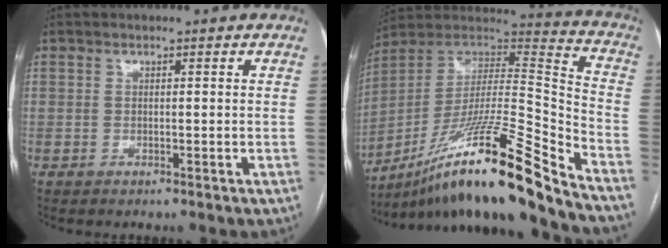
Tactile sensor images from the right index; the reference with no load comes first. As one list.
[{"total": 23.5, "force": [-17.2, -0.7, 16.0], "torque": [-0.273, 0.005, -0.307]}]